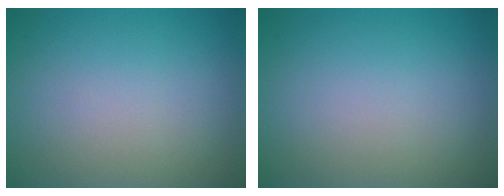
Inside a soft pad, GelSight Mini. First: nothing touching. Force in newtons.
{"total": 0.0}